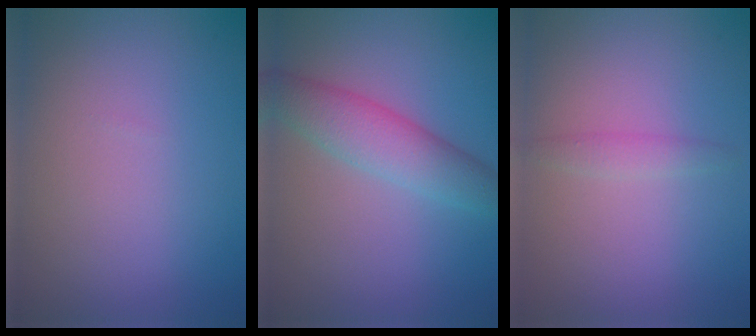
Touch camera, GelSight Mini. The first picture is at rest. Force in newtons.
{"total": 4.4, "press": 4.4, "slide": 0.2}
{"total": 1.2, "press": 1.2, "slide": 0.1}